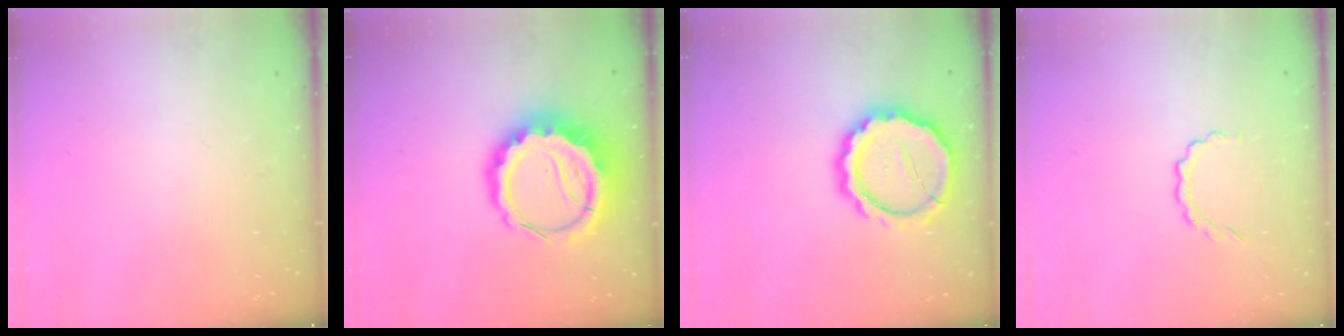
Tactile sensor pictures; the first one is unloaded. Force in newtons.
{"total": 13.8, "press": 13.4, "slide": 3.0}
{"total": 15.7, "press": 15.4, "slide": 3.1}
{"total": 3.3, "press": 3.1, "slide": 1.1}